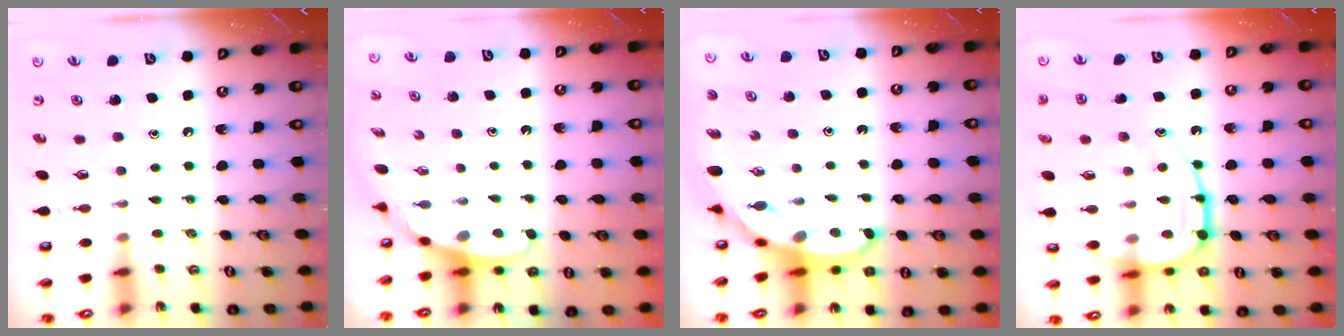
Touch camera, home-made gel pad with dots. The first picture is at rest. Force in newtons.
{"total": 3.9, "press": 3.9, "slide": 0.3}
{"total": 7.7, "press": 7.6, "slide": 1.4}
{"total": 18.6, "press": 18.5, "slide": 1.0}